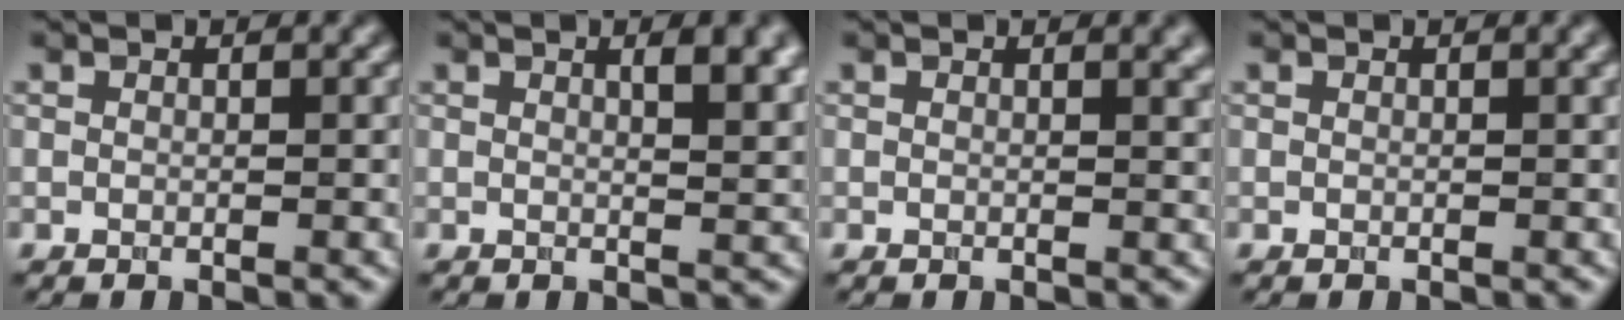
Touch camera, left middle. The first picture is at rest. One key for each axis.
{"total": 5.2, "fx": 1.9, "fy": 2.1, "fz": 4.4, "tx": -0.028, "ty": 0.013, "tz": 0.020}
{"total": 1.9, "fx": 1.0, "fy": 0.7, "fz": 1.4, "tx": -0.006, "ty": 0.003, "tz": 0.011}
{"total": 0.7, "fx": 0.3, "fy": 0.1, "fz": 0.6, "tx": -0.006, "ty": 0.005, "tz": 0.003}